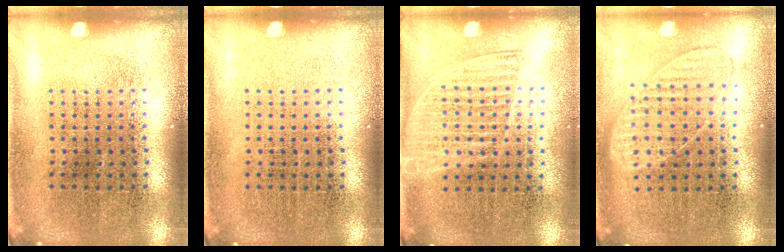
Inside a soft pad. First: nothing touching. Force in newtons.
{"total": 0.0}
{"total": 1.3, "press": 1.1, "slide": 0.7}
{"total": 0.9, "press": 0.8, "slide": 0.3}